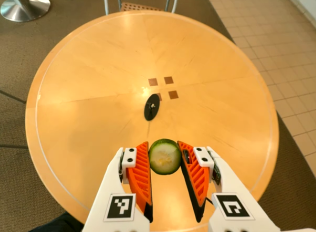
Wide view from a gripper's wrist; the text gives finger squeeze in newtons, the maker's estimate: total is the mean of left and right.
{"total": 6.4, "left": 6.3, "right": 6.6}